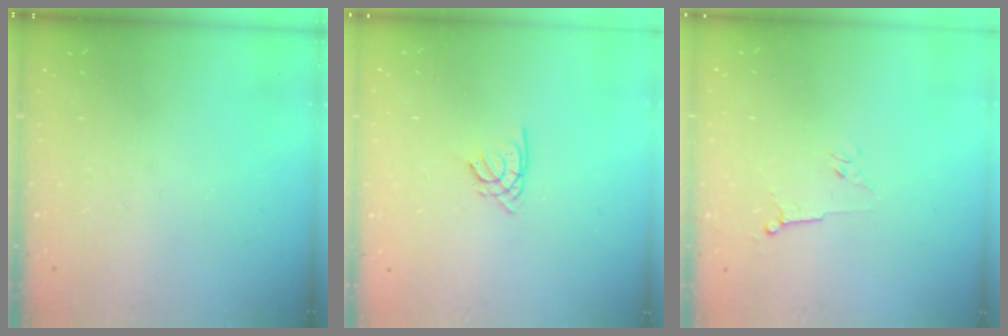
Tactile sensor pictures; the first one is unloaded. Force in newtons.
{"total": 1.5, "press": 1.4, "slide": 0.4}
{"total": 3.0, "press": 2.9, "slide": 0.8}